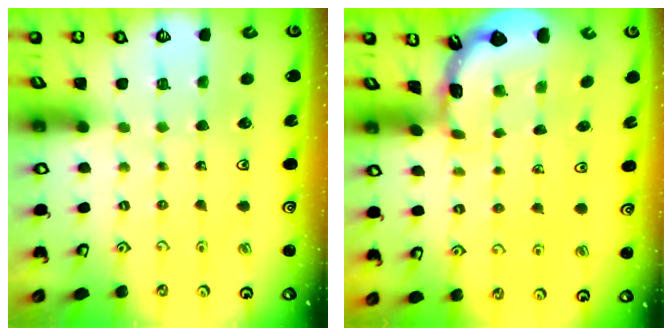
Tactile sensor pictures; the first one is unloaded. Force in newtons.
{"total": 1.6, "press": 1.6, "slide": 0.1}